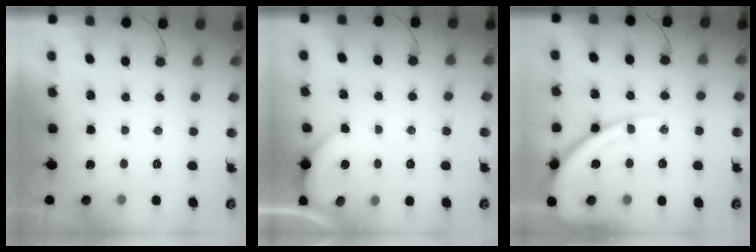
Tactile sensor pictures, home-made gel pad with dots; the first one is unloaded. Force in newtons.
{"total": 2.0, "press": 2.0, "slide": 0.2}
{"total": 15.2, "press": 15.1, "slide": 1.8}